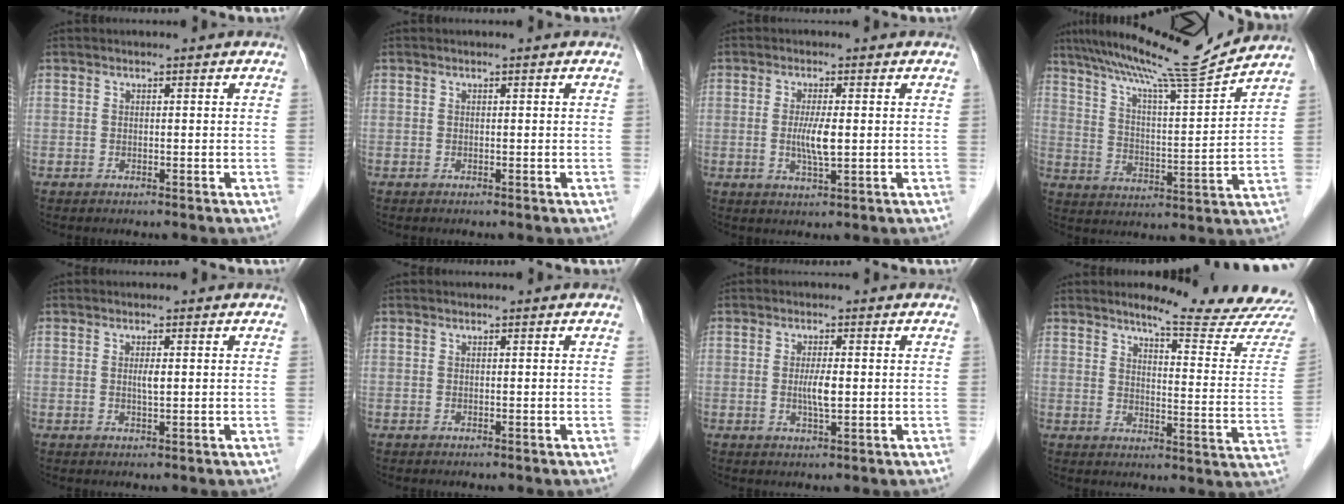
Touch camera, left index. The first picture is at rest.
{"total": 0.0}
{"total": 4.0, "force": [-0.1, 0.6, 4.0], "torque": [-0.081, -0.006, 0.000]}
{"total": 15.4, "force": [14.1, -1.5, 6.1], "torque": [-0.111, -0.013, 0.220]}
{"total": 1.4, "force": [0.2, 0.1, 1.4], "torque": [-0.028, 0.000, 0.002]}
{"total": 0.0}
{"total": 3.0, "force": [-0.1, 0.4, 3.0], "torque": [-0.060, -0.004, -0.001]}
{"total": 16.0, "force": [15.1, -1.1, 5.1], "torque": [-0.070, -0.107, 0.171]}